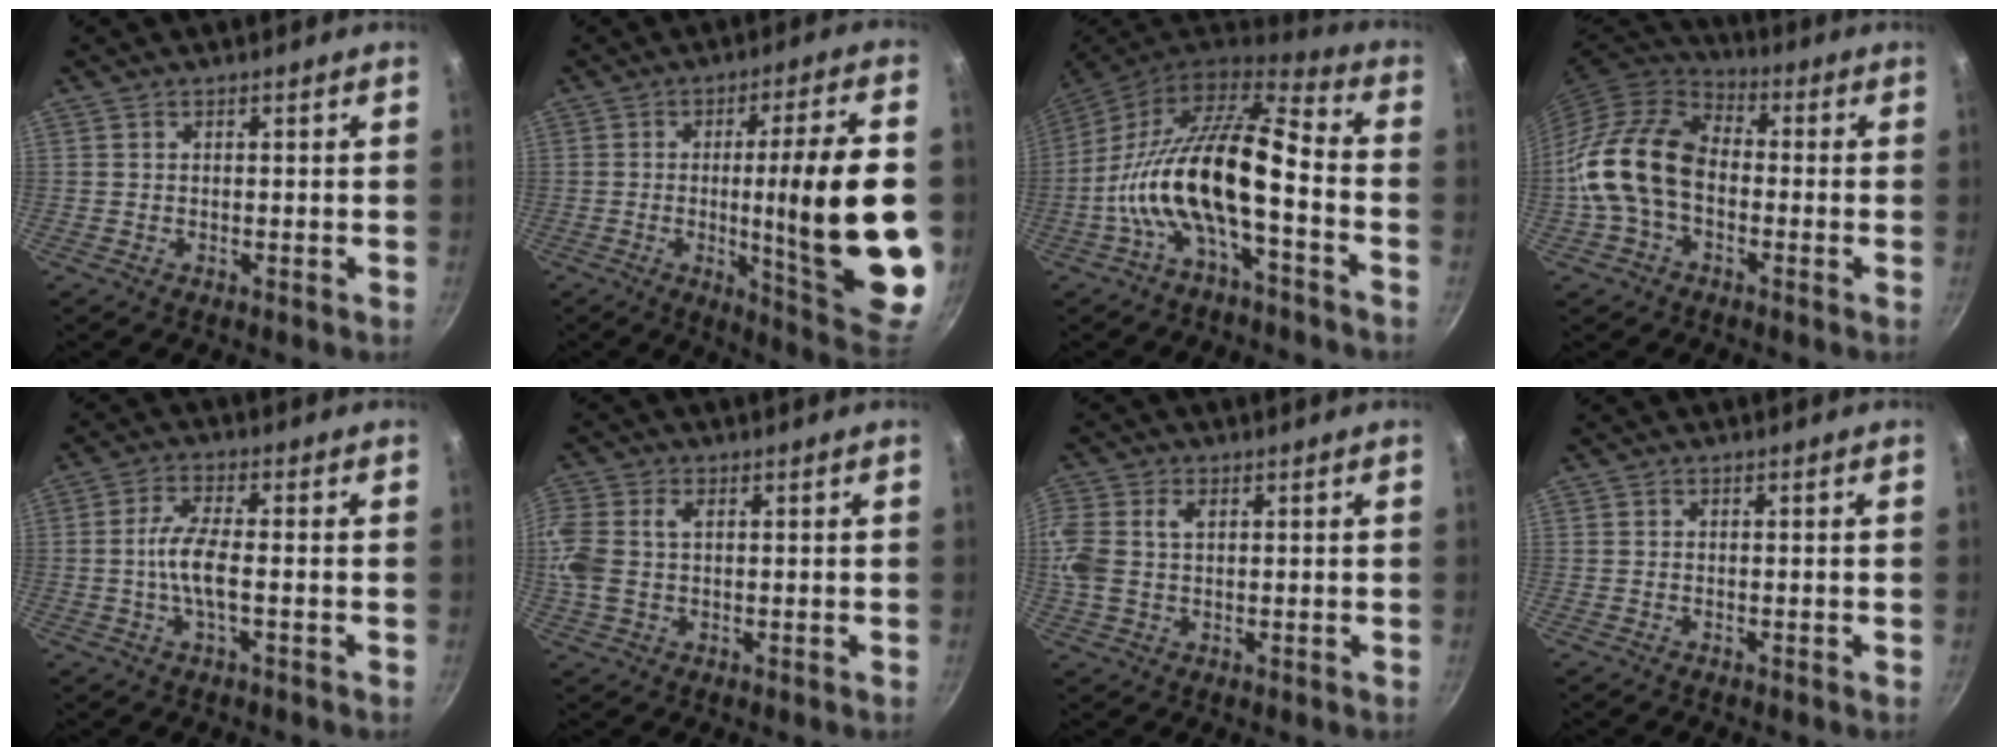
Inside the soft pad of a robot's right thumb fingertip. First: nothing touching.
{"total": 23.5, "force": [-2.0, 3.4, 23.1], "torque": [-0.319, -0.009, -0.019]}
{"total": 16.7, "force": [-4.5, 6.0, 14.9], "torque": [-0.283, 0.053, -0.098]}
{"total": 14.9, "force": [-1.9, 10.2, 10.7], "torque": [-0.179, 0.037, -0.053]}
{"total": 6.4, "force": [-1.1, 1.7, 6.1], "torque": [-0.130, 0.012, -0.030]}
{"total": 7.9, "force": [1.1, 5.2, 5.9], "torque": [-0.131, 0.012, 0.016]}
{"total": 7.7, "force": [1.4, 5.2, 5.6], "torque": [-0.123, 0.014, 0.022]}
{"total": 0.0}